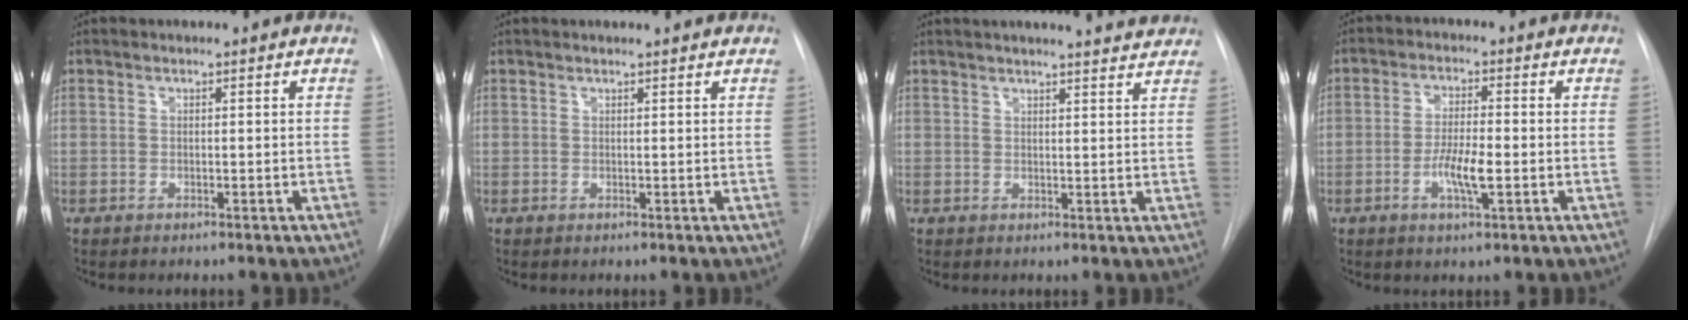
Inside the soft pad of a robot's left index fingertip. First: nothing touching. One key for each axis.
{"total": 2.8, "fx": 2.7, "fy": 0.0, "fz": 0.8, "tx": -0.011, "ty": 0.012, "tz": 0.028}
{"total": 12.0, "fx": 11.3, "fy": 1.0, "fz": 4.0, "tx": -0.051, "ty": 0.009, "tz": 0.129}
{"total": 5.3, "fx": -1.5, "fy": 0.9, "fz": 5.0, "tx": -0.097, "ty": -0.003, "tz": -0.029}